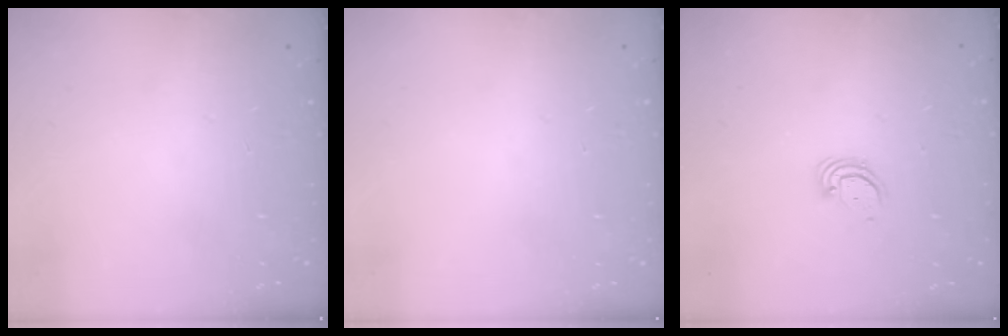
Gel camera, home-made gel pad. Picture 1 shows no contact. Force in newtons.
{"total": 0.0}
{"total": 3.2, "press": 3.2, "slide": 0.3}